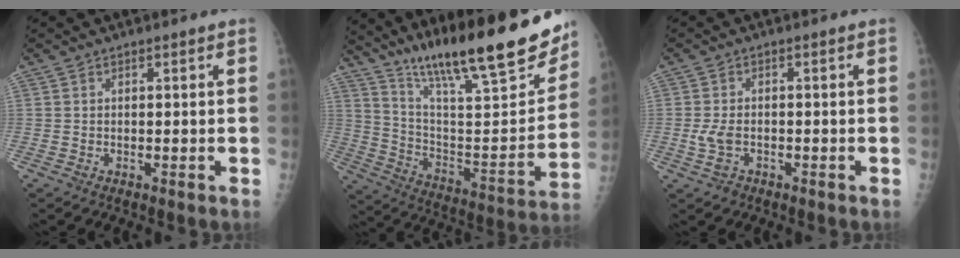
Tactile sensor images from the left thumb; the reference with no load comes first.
{"total": 27.8, "force": [19.9, 5.3, 18.7], "torque": [-0.272, -0.073, 0.320]}
{"total": 3.2, "force": [-1.1, 2.1, 2.2], "torque": [-0.049, 0.005, -0.019]}